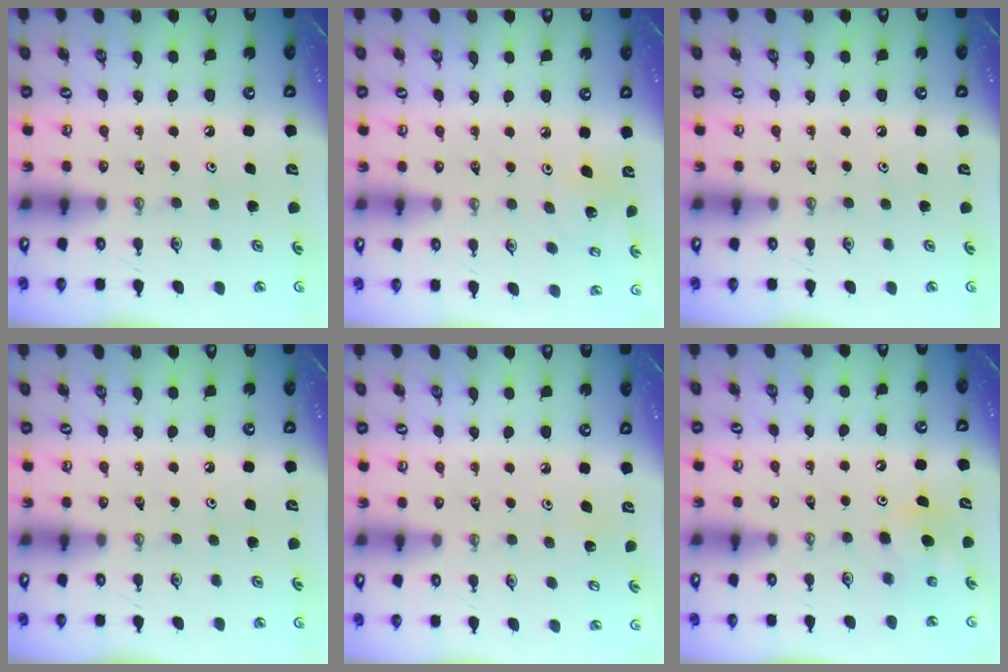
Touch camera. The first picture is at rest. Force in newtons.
{"total": 5.0, "press": 4.7, "slide": 1.8}
{"total": 0.0}
{"total": 0.0}
{"total": 2.9, "press": 2.9, "slide": 0.3}
{"total": 6.1, "press": 6.0, "slide": 1.1}